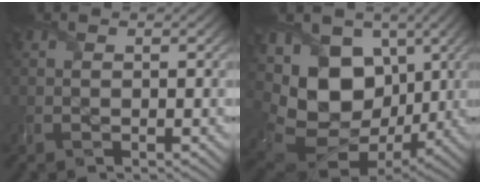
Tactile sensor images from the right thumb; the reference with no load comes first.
{"total": 16.2, "force": [1.3, 12.3, 10.4], "torque": [-0.227, -0.030, 0.049]}